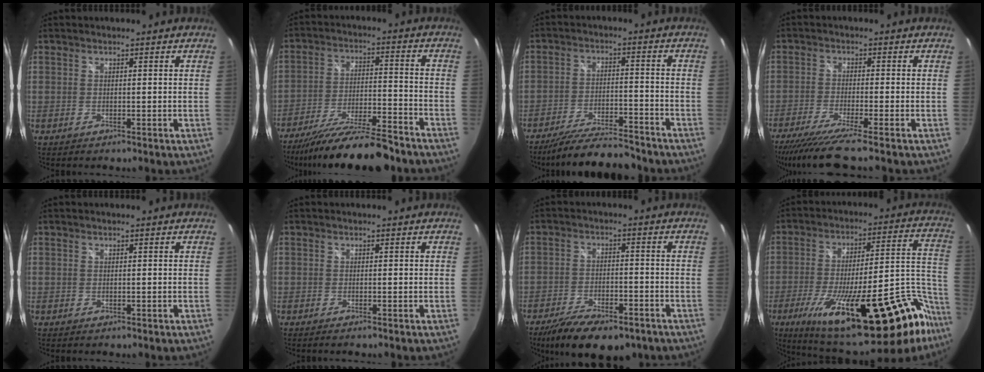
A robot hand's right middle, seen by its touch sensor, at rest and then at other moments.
{"total": 17.8, "force": [-15.2, 3.0, 8.8], "torque": [-0.166, -0.028, -0.235]}
{"total": 13.4, "force": [-12.0, 2.0, 5.6], "torque": [-0.121, -0.014, -0.191]}
{"total": 9.9, "force": [-8.0, -0.7, 5.8], "torque": [-0.124, -0.036, -0.137]}
{"total": 0.0}
{"total": 0.7, "force": [-0.6, -0.2, 0.4], "torque": [-0.007, -0.002, -0.012]}
{"total": 14.7, "force": [-10.3, 5.8, 8.7], "torque": [-0.183, -0.034, -0.162]}
{"total": 34.9, "force": [-22.5, 10.1, 24.6], "torque": [-0.361, -0.014, -0.316]}